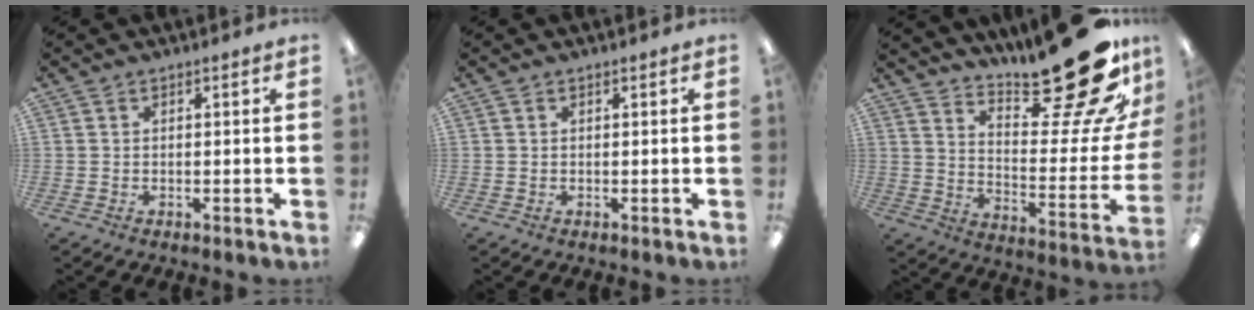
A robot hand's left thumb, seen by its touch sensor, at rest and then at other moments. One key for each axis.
{"total": 0.0}
{"total": 26.8, "fx": 19.3, "fy": 7.9, "fz": 16.9, "tx": -0.192, "ty": -0.146, "tz": 0.308}